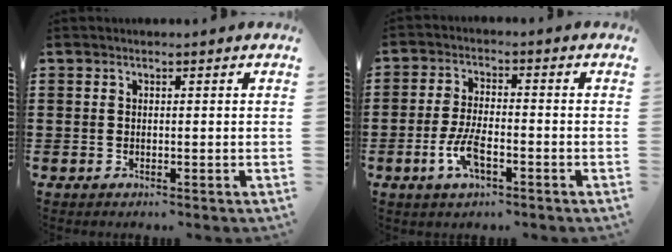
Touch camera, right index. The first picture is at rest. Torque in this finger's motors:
{"motor_torque": [2.14, 0.00, 0.14, 0.07]}